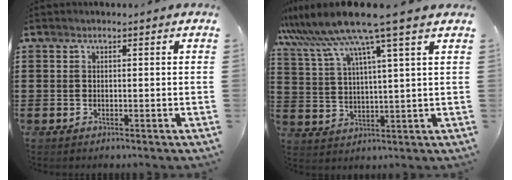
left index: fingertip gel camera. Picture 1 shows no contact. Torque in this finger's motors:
{"motor_torque": [2.14, 0.00, 0.54, 0.21]}